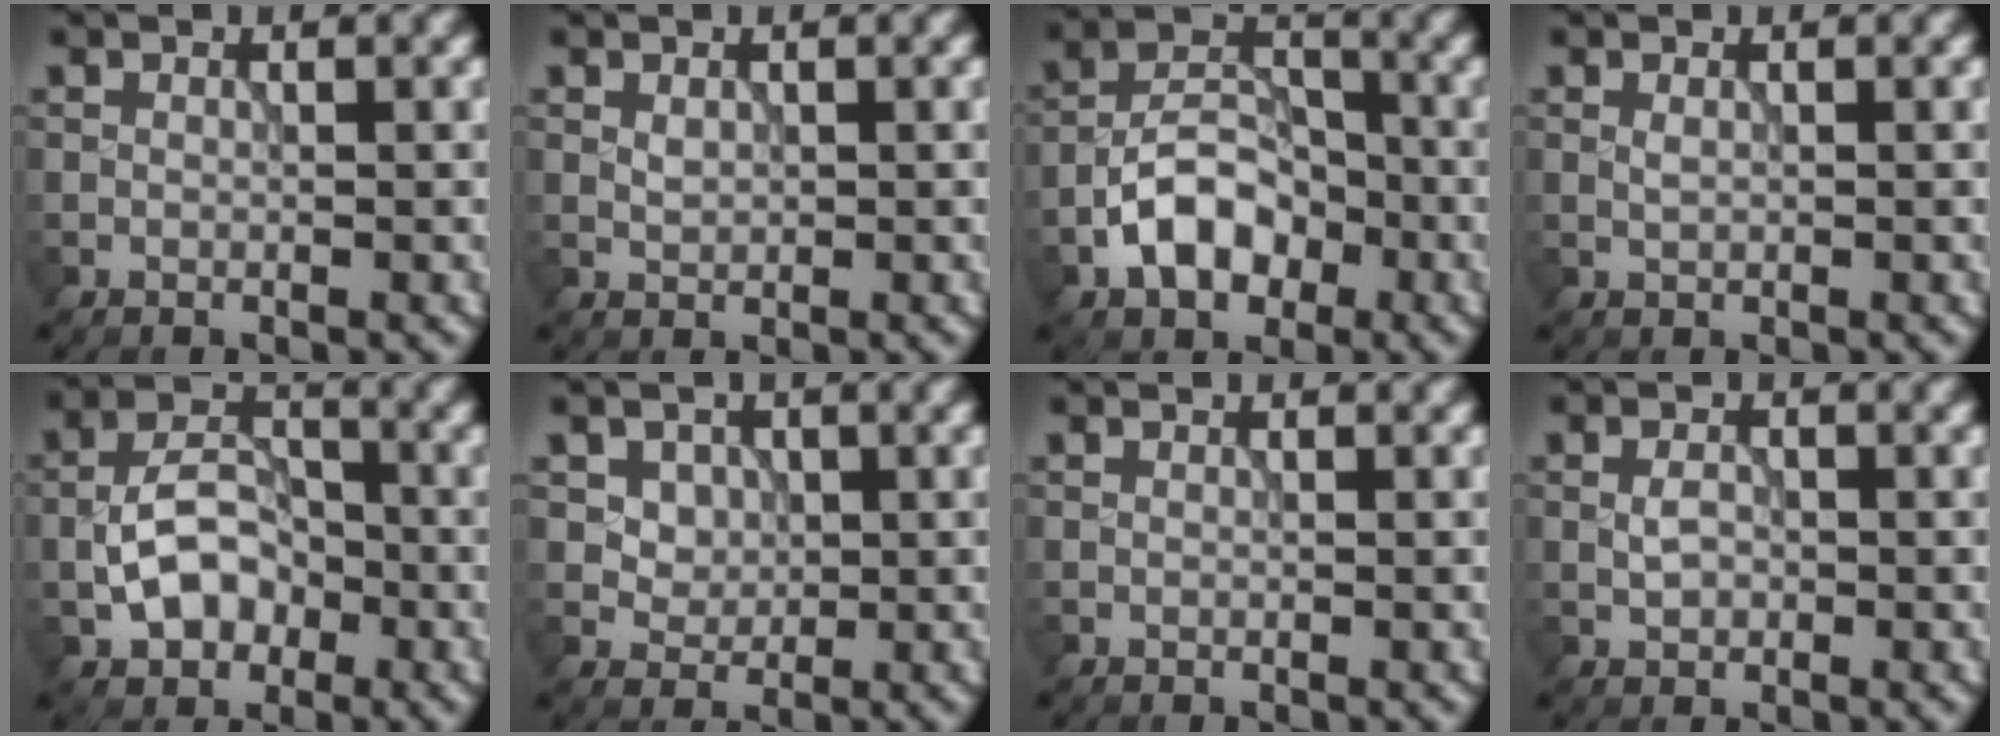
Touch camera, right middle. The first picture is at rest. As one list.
[{"total": 0.8, "force": [0.3, 0.5, 0.5], "torque": [-0.013, -0.002, 0.007]}, {"total": 5.8, "force": [-2.5, 3.7, 3.7], "torque": [-0.059, 0.008, -0.052]}, {"total": 0.5, "force": [0.1, 0.3, 0.5], "torque": [-0.013, 0.001, 0.003]}, {"total": 5.2, "force": [-1.7, 3.5, 3.5], "torque": [-0.058, 0.005, -0.033]}, {"total": 4.0, "force": [1.7, 3.1, 1.8], "torque": [-0.042, -0.003, 0.041]}, {"total": 0.0}, {"total": 1.5, "force": [-0.1, 1.1, 1.1], "torque": [-0.023, 0.001, -0.002]}]